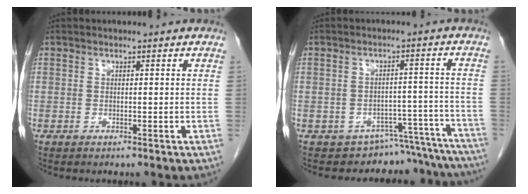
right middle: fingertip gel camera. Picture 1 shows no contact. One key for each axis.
{"total": 13.7, "fx": -12.9, "fy": 4.6, "fz": 0.7, "tx": 0.011, "ty": 0.048, "tz": -0.146}